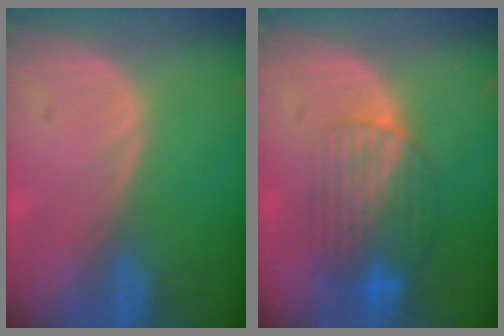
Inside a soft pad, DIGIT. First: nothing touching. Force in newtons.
{"total": 8.5, "press": 7.3, "slide": 4.3}